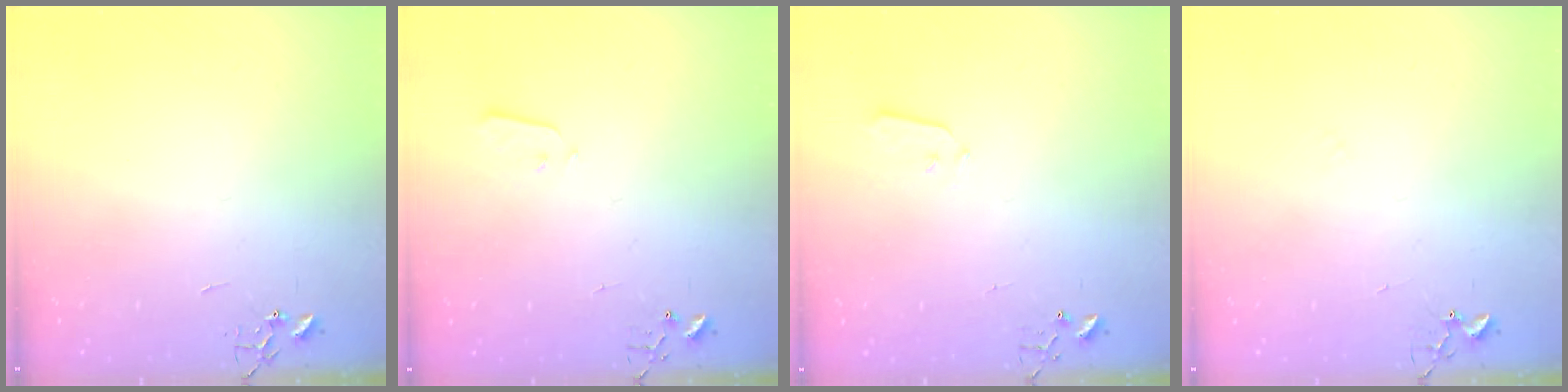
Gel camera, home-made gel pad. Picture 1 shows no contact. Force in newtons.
{"total": 3.2, "press": 3.1, "slide": 0.7}
{"total": 3.6, "press": 3.6, "slide": 0.6}
{"total": 4.9, "press": 4.9, "slide": 0.5}